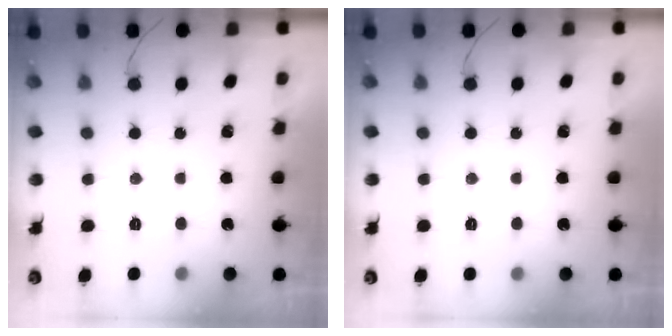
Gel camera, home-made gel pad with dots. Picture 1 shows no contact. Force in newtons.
{"total": 0.0}